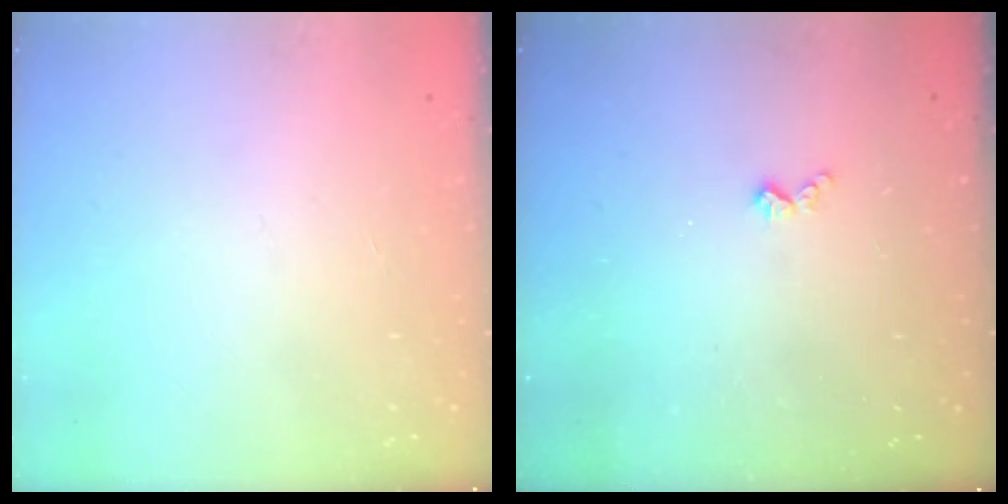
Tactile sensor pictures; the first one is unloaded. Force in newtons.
{"total": 3.6, "press": 3.6, "slide": 0.5}